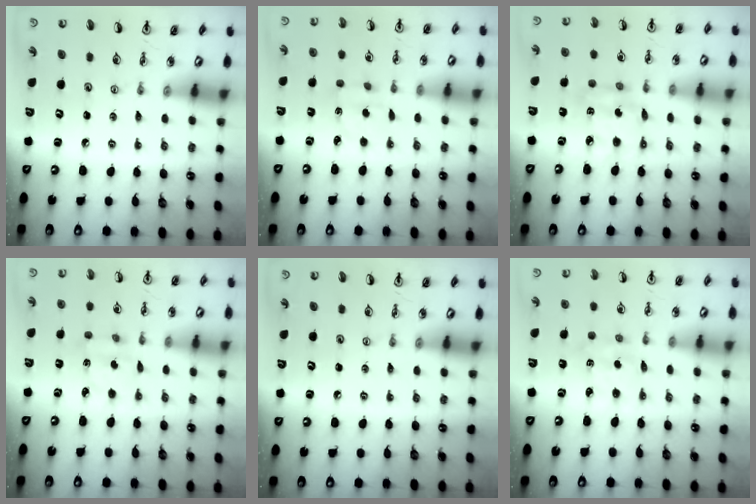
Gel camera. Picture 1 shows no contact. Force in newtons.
{"total": 1.9, "press": 1.9, "slide": 0.4}
{"total": 6.6, "press": 6.6, "slide": 0.4}
{"total": 2.2, "press": 2.1, "slide": 0.6}
{"total": 0.0}
{"total": 1.8, "press": 1.8, "slide": 0.4}